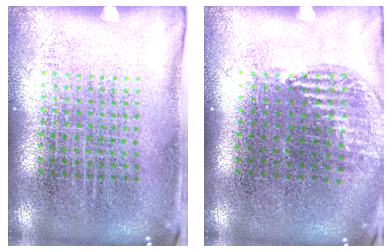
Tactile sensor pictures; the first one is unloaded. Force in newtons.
{"total": 1.0, "press": 1.0, "slide": 0.4}